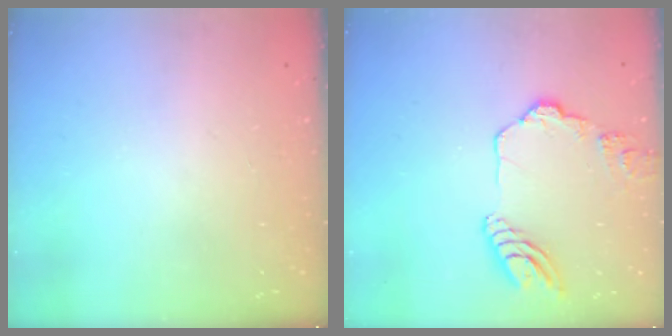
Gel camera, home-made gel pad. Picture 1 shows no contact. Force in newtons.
{"total": 12.2, "press": 12.2, "slide": 1.1}